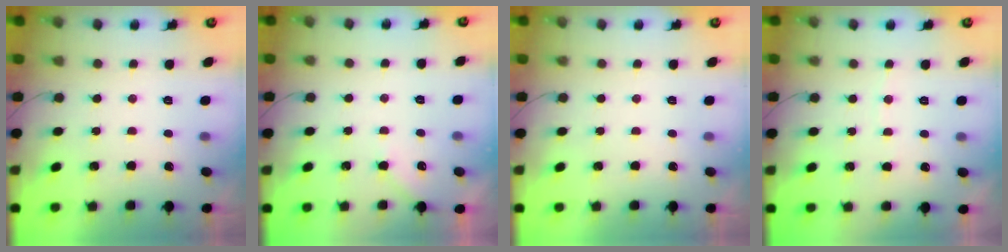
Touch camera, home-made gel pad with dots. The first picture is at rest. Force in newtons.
{"total": 2.7, "press": 2.6, "slide": 0.5}
{"total": 0.0}
{"total": 2.2, "press": 2.2, "slide": 0.3}